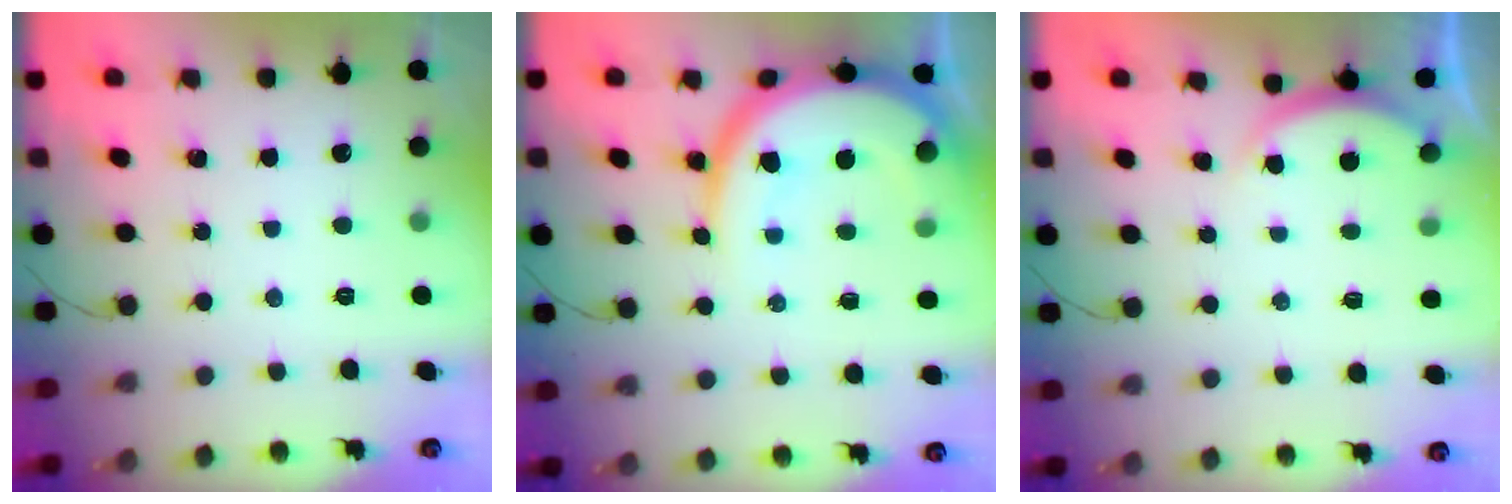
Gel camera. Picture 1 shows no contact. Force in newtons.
{"total": 16.2, "press": 16.1, "slide": 1.6}
{"total": 3.0, "press": 2.9, "slide": 0.6}